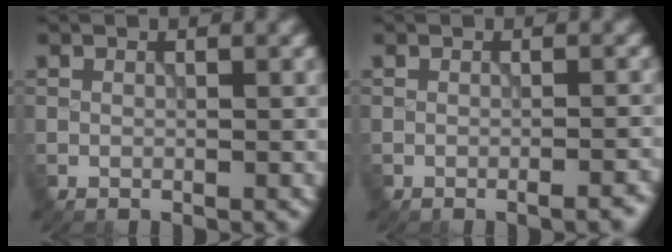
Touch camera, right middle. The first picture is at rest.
{"total": 1.7, "force": [-0.8, 0.5, 1.3], "torque": [-0.010, 0.001, -0.015]}